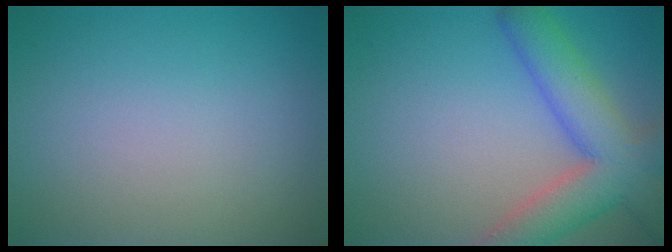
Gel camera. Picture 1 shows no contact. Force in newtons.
{"total": 7.5, "press": 7.5, "slide": 0.4}